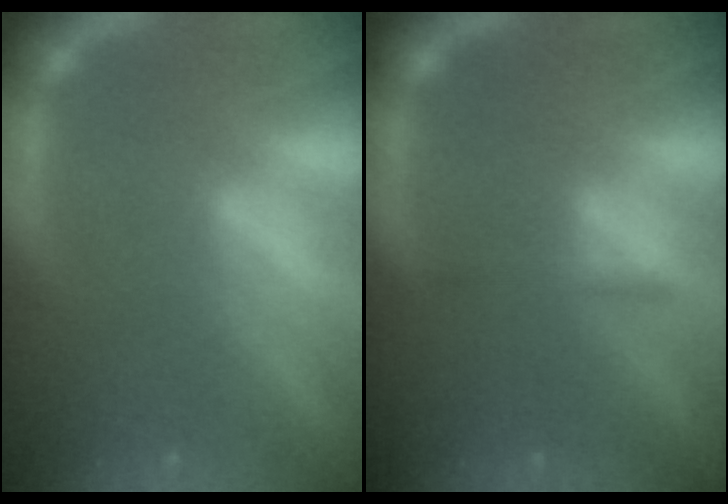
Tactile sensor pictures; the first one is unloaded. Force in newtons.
{"total": 1.4}